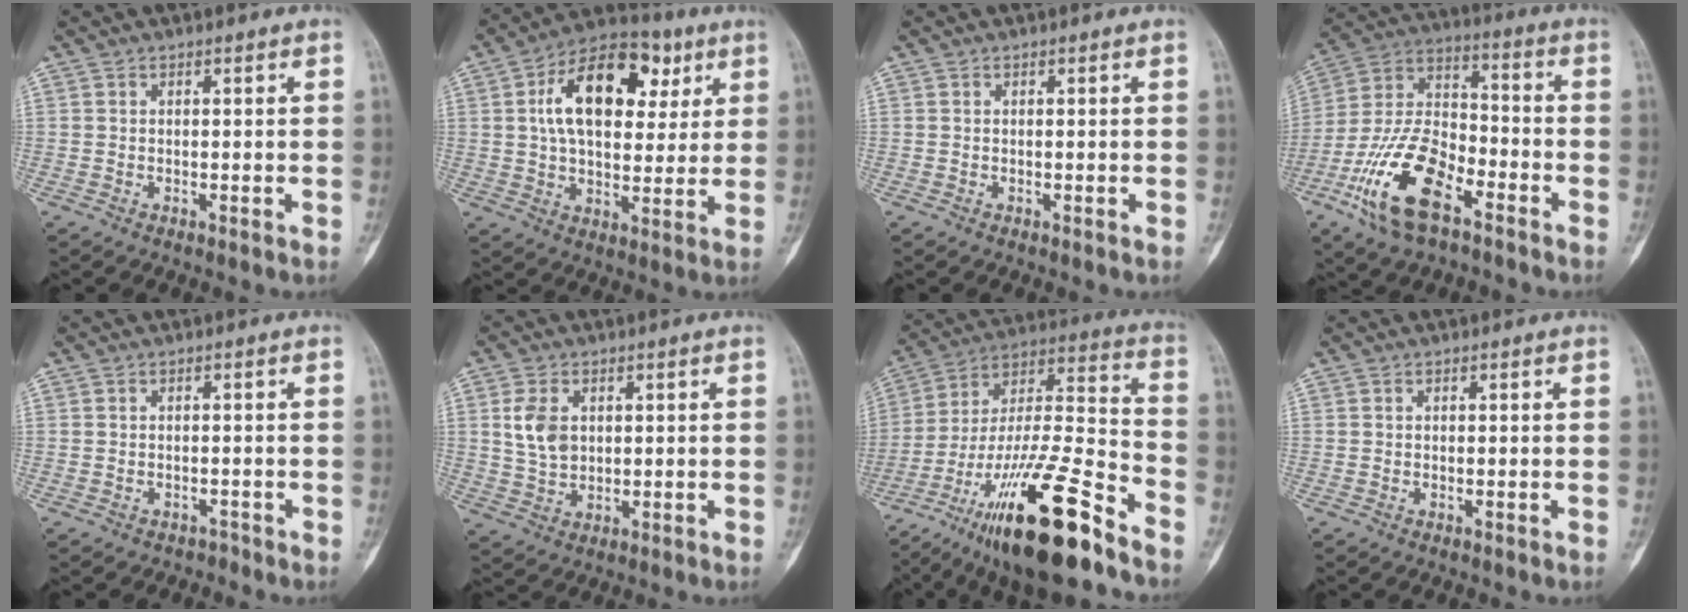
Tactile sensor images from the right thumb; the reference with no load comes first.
{"total": 18.3, "force": [5.8, 10.8, 13.5], "torque": [-0.191, 0.002, 0.090]}
{"total": 0.0}
{"total": 18.3, "force": [-9.3, 8.7, 13.2], "torque": [-0.248, 0.053, -0.178]}
{"total": 1.3, "force": [-1.1, 0.8, -0.2], "torque": [-0.001, 0.011, -0.020]}
{"total": 6.4, "force": [1.2, 4.5, 4.5], "torque": [-0.079, -0.002, 0.029]}
{"total": 26.0, "force": [-16.7, 5.6, 19.1], "torque": [-0.330, 0.070, -0.285]}
{"total": 0.0}